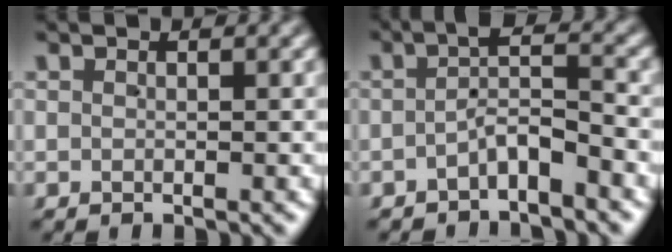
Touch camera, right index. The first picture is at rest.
{"total": 2.6, "force": [-1.9, 0.5, 1.7], "torque": [-0.019, 0.002, -0.034]}